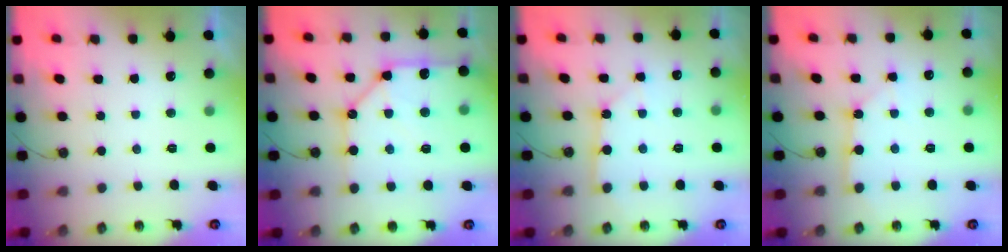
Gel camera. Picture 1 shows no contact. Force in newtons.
{"total": 14.7, "press": 14.6, "slide": 1.6}
{"total": 2.4, "press": 2.4, "slide": 0.3}
{"total": 2.4, "press": 2.4, "slide": 0.3}